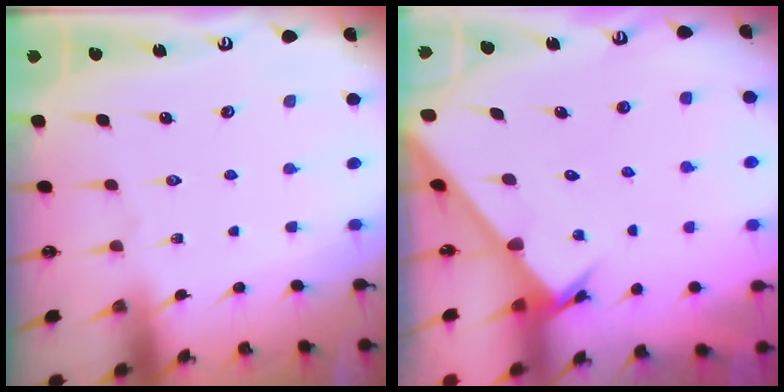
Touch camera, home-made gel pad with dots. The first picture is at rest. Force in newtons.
{"total": 2.5, "press": 2.5, "slide": 0.2}